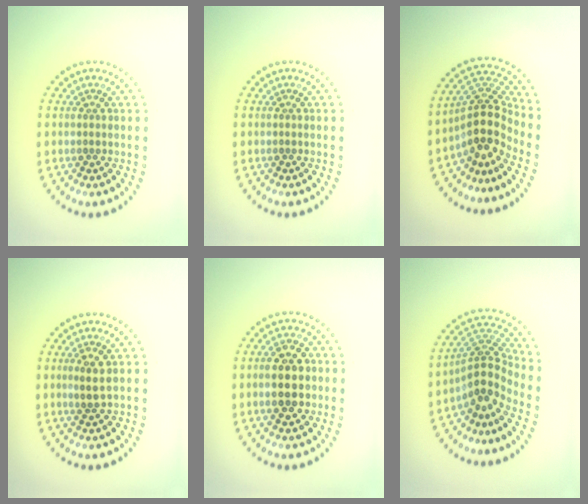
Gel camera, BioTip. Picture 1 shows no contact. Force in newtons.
{"total": 0.0}
{"total": 4.8, "press": 3.5, "slide": 3.3}
{"total": 1.8, "press": 1.7, "slide": 0.8}
{"total": 4.0, "press": 4.0, "slide": 0.2}
{"total": 4.0, "press": 2.8, "slide": 2.9}